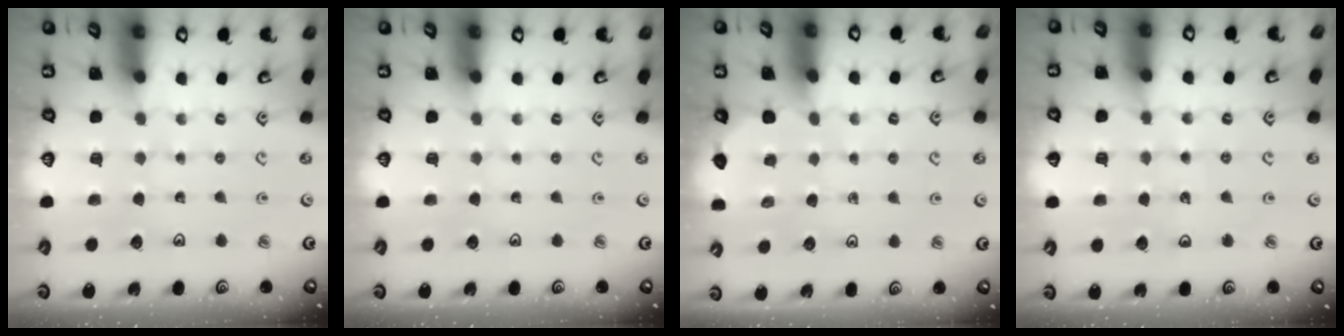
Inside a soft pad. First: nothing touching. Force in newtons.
{"total": 0.0}
{"total": 2.0, "press": 2.0, "slide": 0.2}
{"total": 3.7, "press": 3.5, "slide": 1.2}